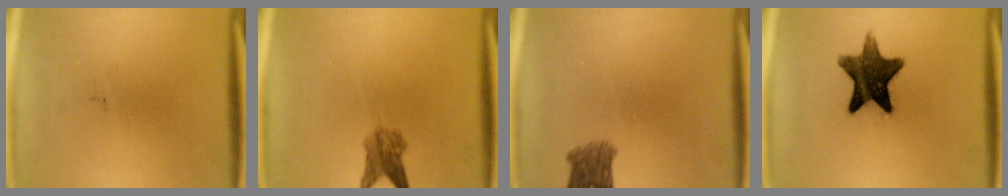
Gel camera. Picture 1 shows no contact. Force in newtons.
{"total": 3.7}
{"total": 3.6}
{"total": 13.1}